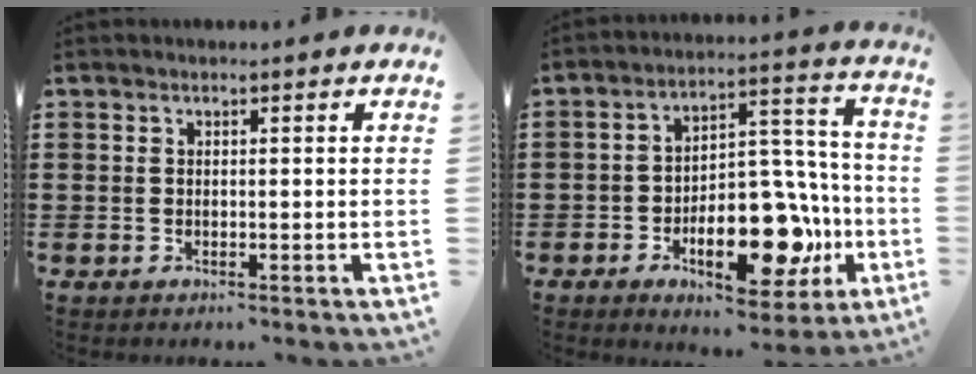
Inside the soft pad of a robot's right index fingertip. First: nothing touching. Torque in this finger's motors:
{"motor_torque": [2.14, 0.00, 0.50, 0.21]}